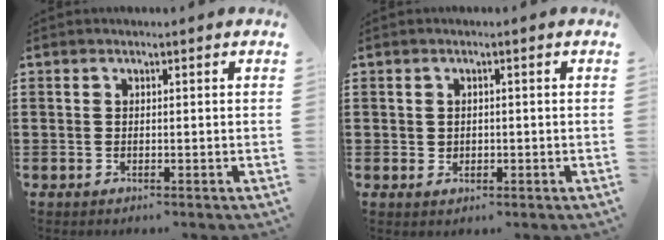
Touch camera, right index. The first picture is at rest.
{"total": 1.1, "force": [0.2, 1.0, 0.3], "torque": [-0.008, 0.008, 0.002]}